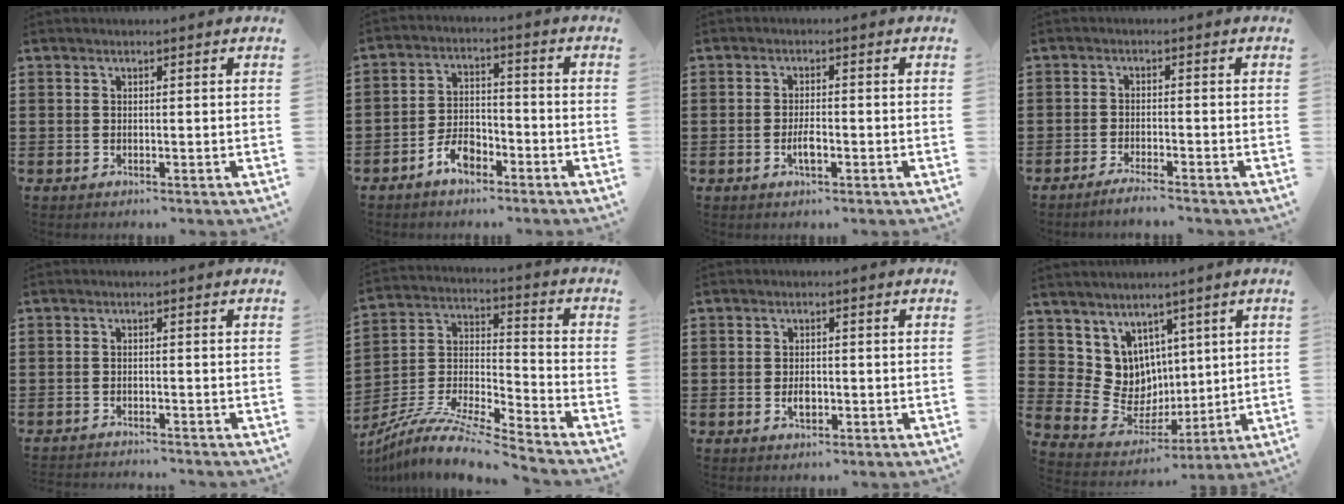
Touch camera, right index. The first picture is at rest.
{"total": 5.3, "force": [-3.7, 2.5, 2.9], "torque": [-0.062, 0.006, -0.070]}
{"total": 3.0, "force": [-1.1, 0.7, 2.7], "torque": [-0.057, -0.004, -0.020]}
{"total": 2.3, "force": [-2.1, -0.2, 0.8], "torque": [-0.013, 0.002, -0.040]}
{"total": 1.5, "force": [-1.5, -0.1, 0.0], "torque": [-0.003, 0.001, -0.031]}
{"total": 10.2, "force": [-9.2, 0.8, 4.5], "torque": [-0.089, 0.004, -0.185]}
{"total": 2.2, "force": [-0.6, 1.1, 1.9], "torque": [-0.036, -0.003, -0.009]}
{"total": 8.1, "force": [2.8, 7.5, 1.0], "torque": [-0.081, -0.040, 0.061]}